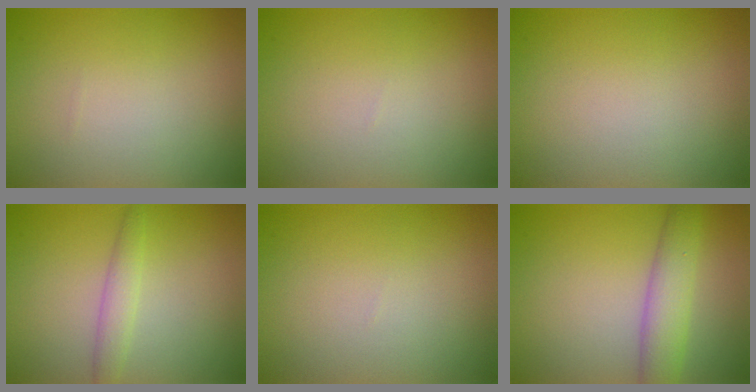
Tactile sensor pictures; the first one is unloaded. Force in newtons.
{"total": 0.0}
{"total": 0.0}
{"total": 1.8, "press": 1.8, "slide": 0.1}
{"total": 0.0}
{"total": 4.1, "press": 4.1, "slide": 0.1}